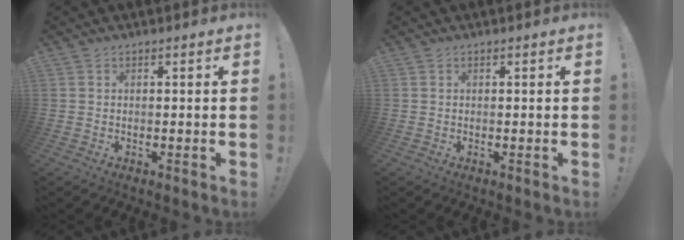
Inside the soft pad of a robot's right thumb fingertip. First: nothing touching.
{"total": 0.0}